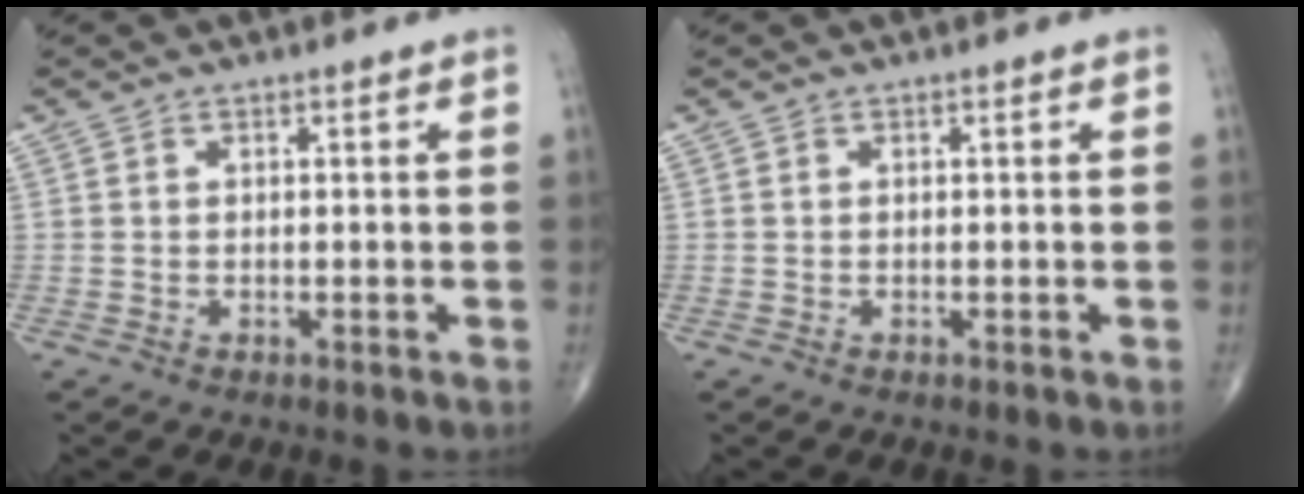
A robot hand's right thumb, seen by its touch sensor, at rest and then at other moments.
{"total": 0.0}